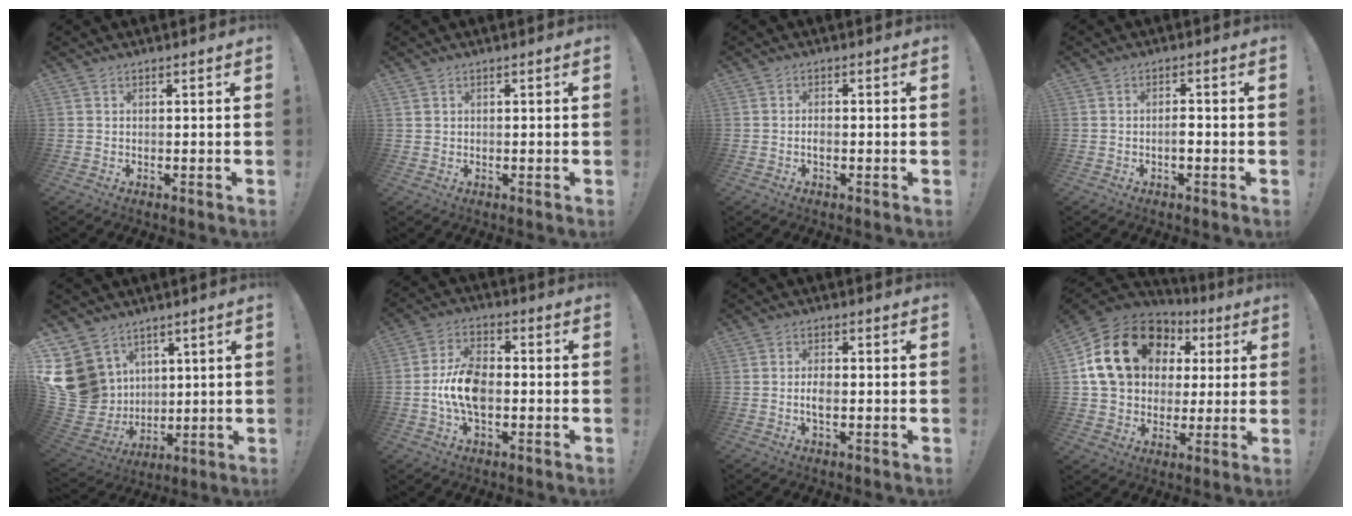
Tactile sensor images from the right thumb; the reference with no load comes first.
{"total": 1.0, "force": [0.5, 0.8, 0.2], "torque": [-0.003, 0.003, 0.010]}
{"total": 1.4, "force": [-0.7, 0.6, 1.1], "torque": [-0.027, 0.007, -0.012]}
{"total": 2.3, "force": [-0.9, 1.0, 1.8], "torque": [-0.031, 0.003, -0.017]}
{"total": 17.0, "force": [4.8, 14.7, 7.0], "torque": [-0.156, -0.040, 0.116]}
{"total": 11.9, "force": [-2.5, 7.2, 9.1], "torque": [-0.175, 0.010, -0.046]}
{"total": 3.3, "force": [-0.8, 1.3, 2.9], "torque": [-0.073, 0.003, -0.017]}
{"total": 21.9, "force": [7.4, 16.2, 12.8], "torque": [-0.216, -0.011, 0.159]}